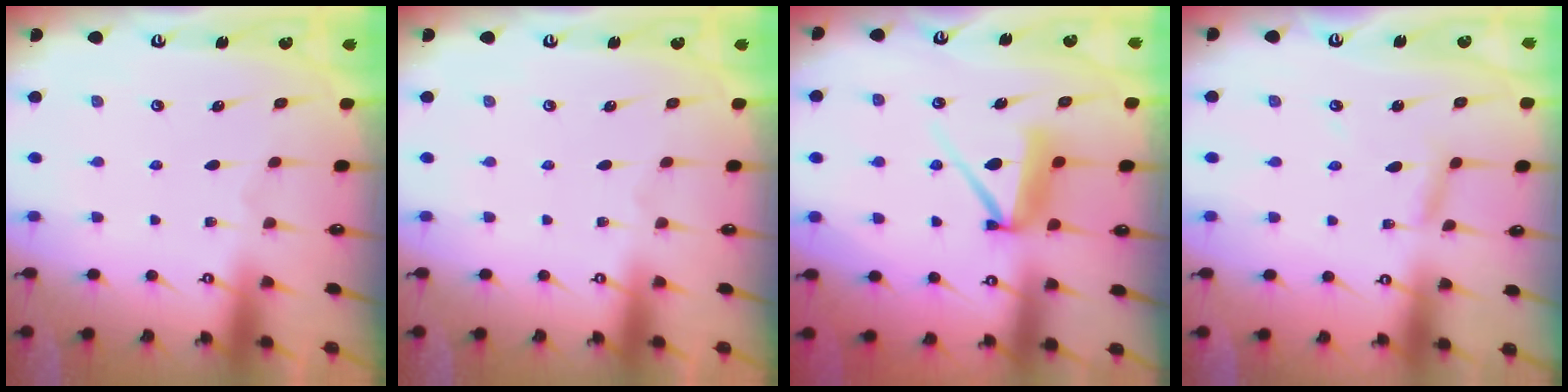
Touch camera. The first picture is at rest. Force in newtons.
{"total": 0.0}
{"total": 11.2, "press": 11.2, "slide": 0.7}
{"total": 4.0, "press": 4.0, "slide": 0.3}